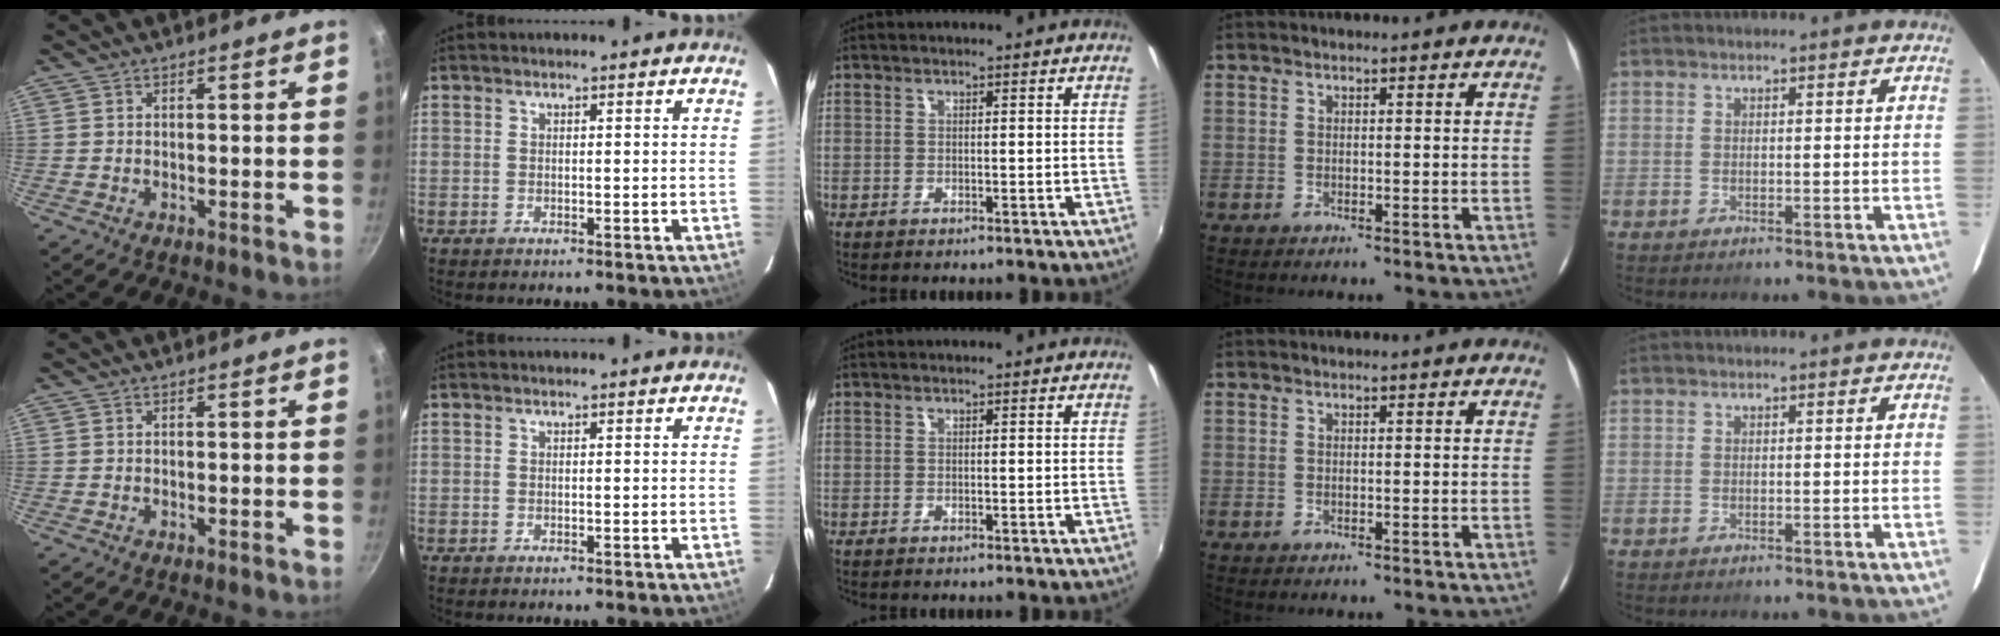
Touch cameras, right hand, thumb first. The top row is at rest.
{}